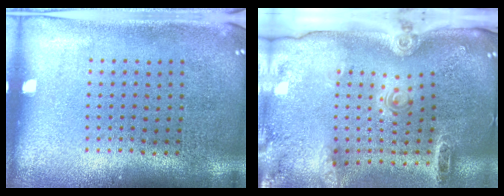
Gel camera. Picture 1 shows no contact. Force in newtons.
{"total": 3.0, "press": 2.1, "slide": 2.2}